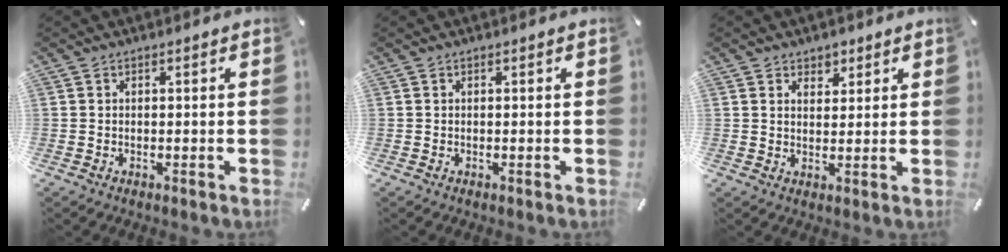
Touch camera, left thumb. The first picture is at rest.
{"total": 0.0}
{"total": 3.4, "force": [2.0, 2.7, 0.1], "torque": [0.012, -0.006, 0.031]}